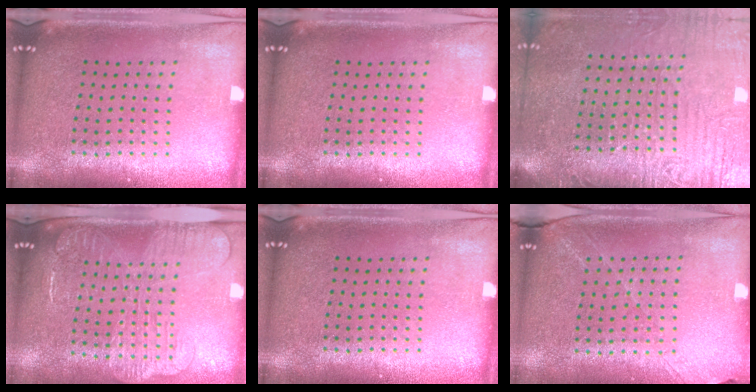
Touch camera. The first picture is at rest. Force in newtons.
{"total": 0.0}
{"total": 3.8, "press": 3.4, "slide": 1.7}
{"total": 2.4, "press": 2.0, "slide": 1.4}
{"total": 0.0}
{"total": 1.3, "press": 1.2, "slide": 0.4}